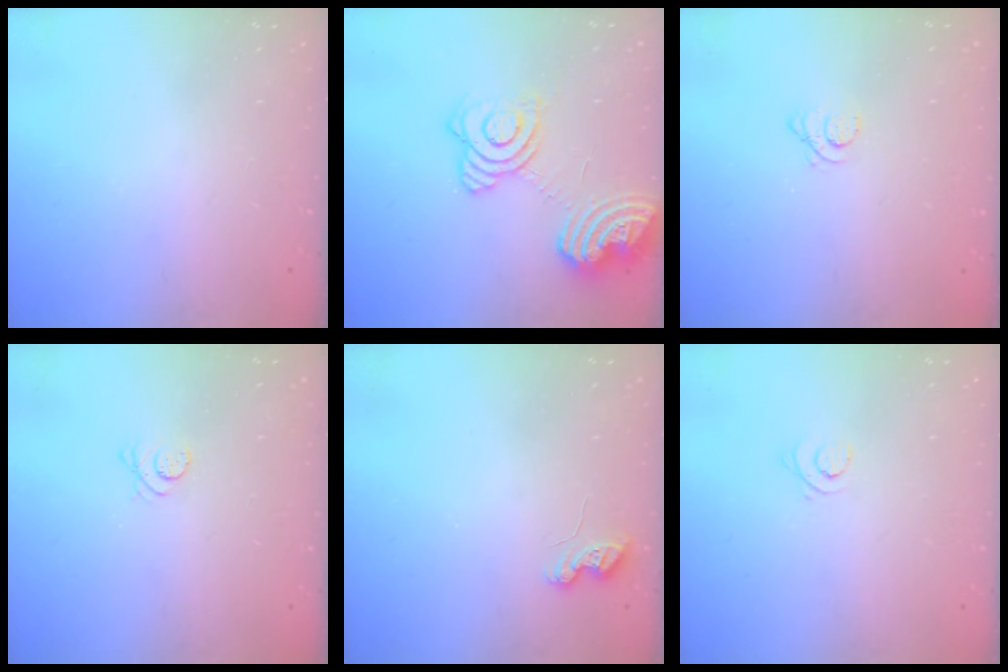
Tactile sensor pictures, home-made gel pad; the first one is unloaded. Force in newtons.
{"total": 18.5, "press": 18.4, "slide": 2.3}
{"total": 1.2, "press": 1.2, "slide": 0.1}
{"total": 3.3, "press": 3.2, "slide": 0.5}
{"total": 6.0, "press": 6.0, "slide": 0.5}
{"total": 2.5, "press": 2.5, "slide": 0.3}